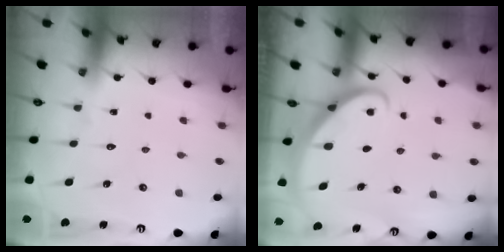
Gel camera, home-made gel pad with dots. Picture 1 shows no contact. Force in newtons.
{"total": 2.7, "press": 2.7, "slide": 0.2}